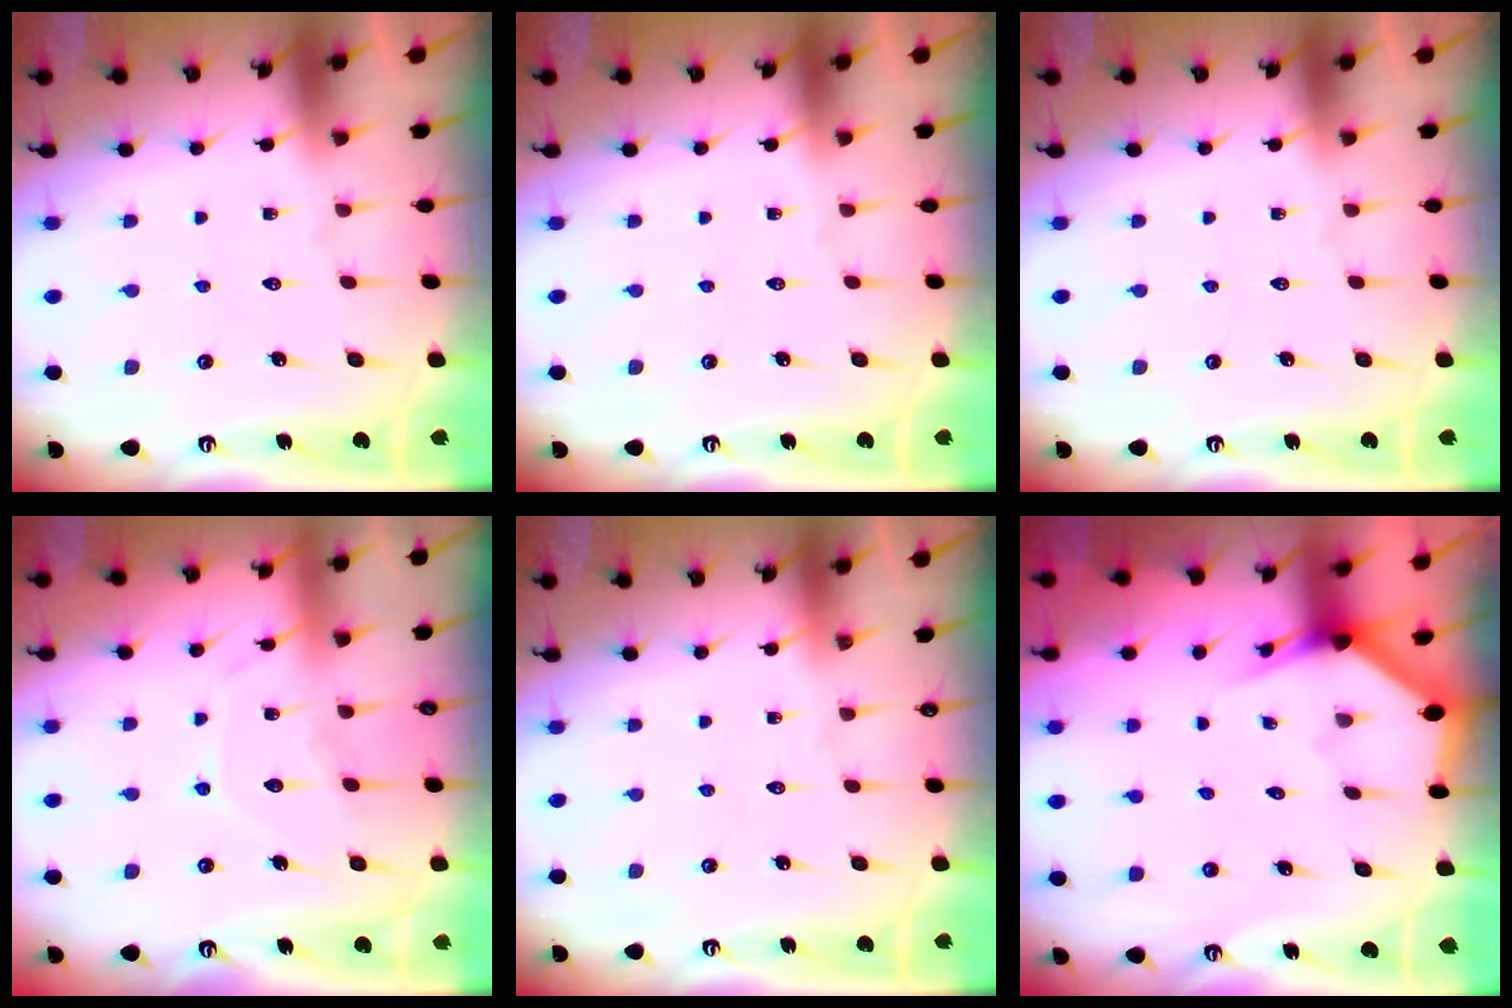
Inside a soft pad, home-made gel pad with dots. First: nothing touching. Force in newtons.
{"total": 0.0}
{"total": 0.0}
{"total": 9.2, "press": 9.2, "slide": 0.8}
{"total": 0.0}
{"total": 2.8, "press": 2.8, "slide": 0.1}